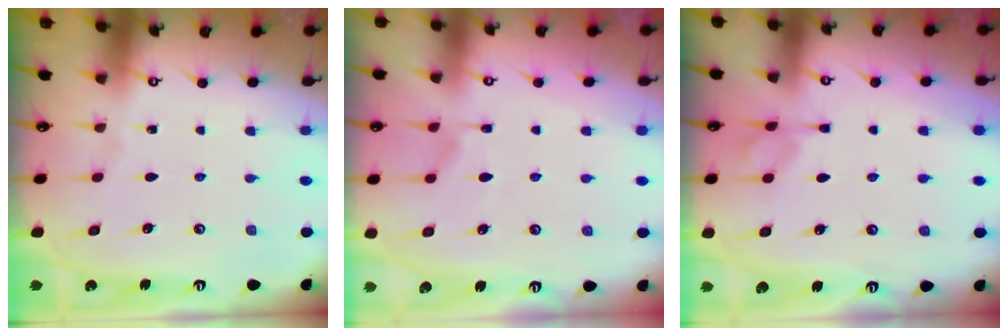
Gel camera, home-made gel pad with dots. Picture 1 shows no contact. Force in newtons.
{"total": 1.5, "press": 0.6, "slide": 1.4}
{"total": 5.0, "press": 4.9, "slide": 0.7}